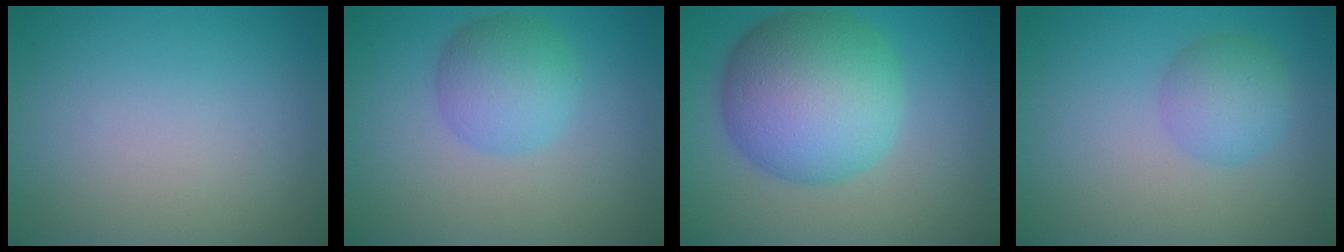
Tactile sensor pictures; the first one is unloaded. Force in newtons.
{"total": 4.0, "press": 4.0, "slide": 0.0}
{"total": 10.5, "press": 10.5, "slide": 0.2}
{"total": 3.0, "press": 3.0, "slide": 0.1}